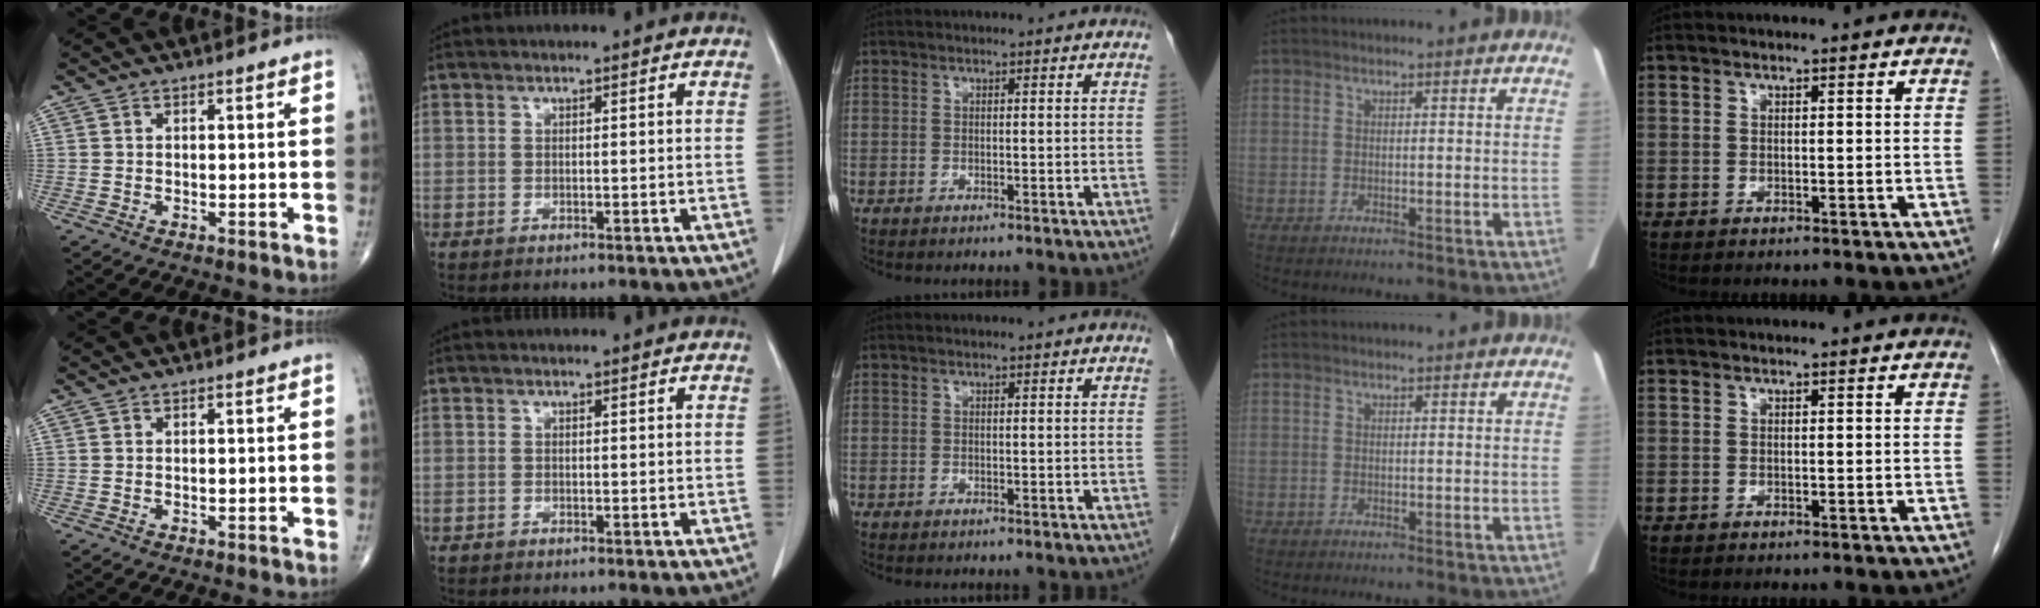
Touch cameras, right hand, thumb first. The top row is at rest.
{}